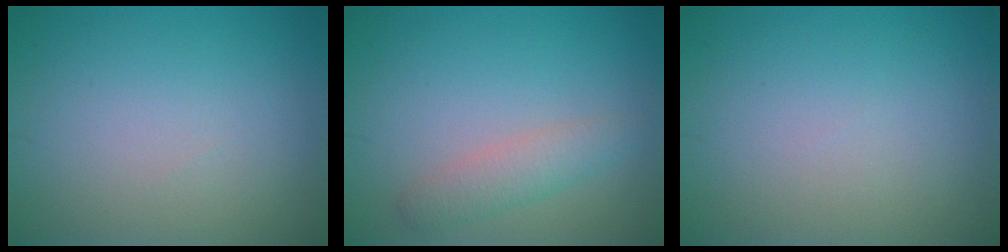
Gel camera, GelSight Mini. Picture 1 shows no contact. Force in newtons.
{"total": 2.4, "press": 2.3, "slide": 0.1}
{"total": 0.0}